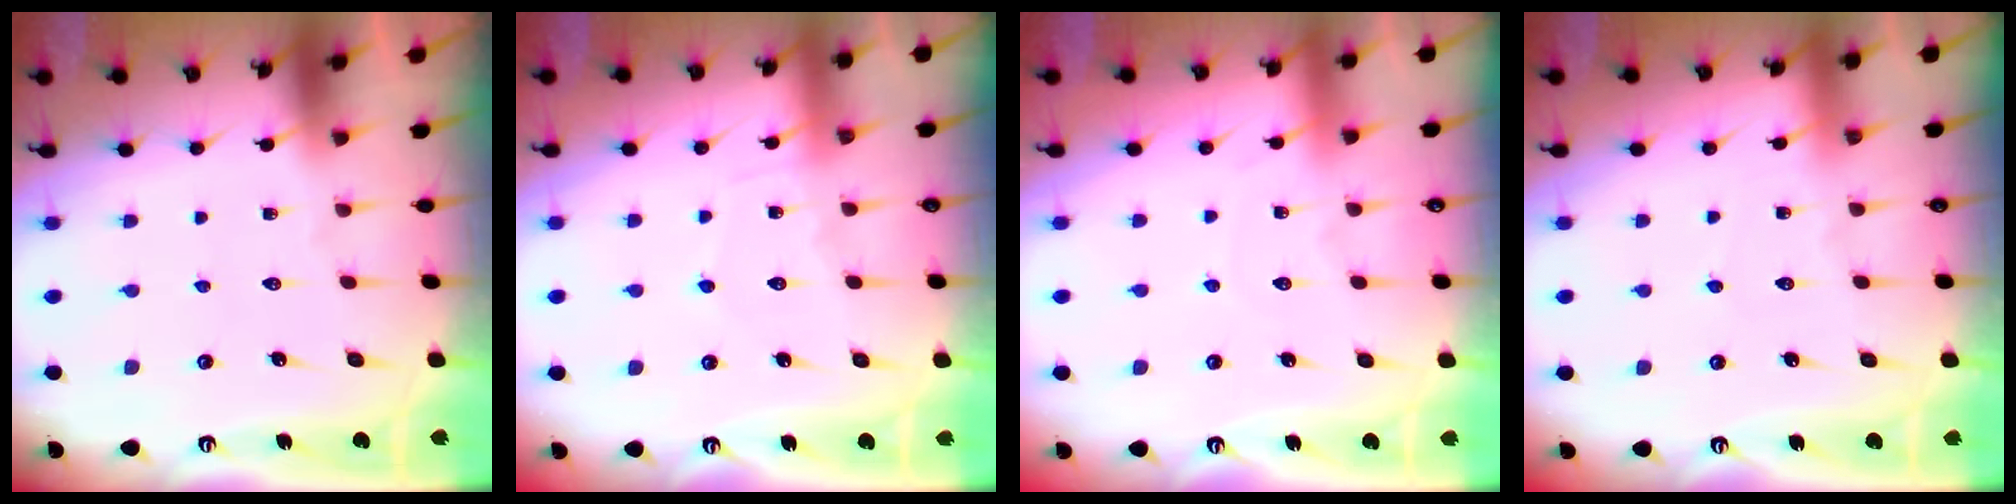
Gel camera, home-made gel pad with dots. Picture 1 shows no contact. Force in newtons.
{"total": 6.1, "press": 6.1, "slide": 0.6}
{"total": 2.7, "press": 2.7, "slide": 0.3}
{"total": 2.9, "press": 2.9, "slide": 0.4}